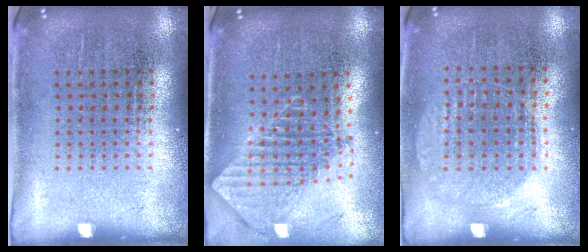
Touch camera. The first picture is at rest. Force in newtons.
{"total": 1.9, "press": 1.5, "slide": 1.2}
{"total": 1.0, "press": 0.9, "slide": 0.3}